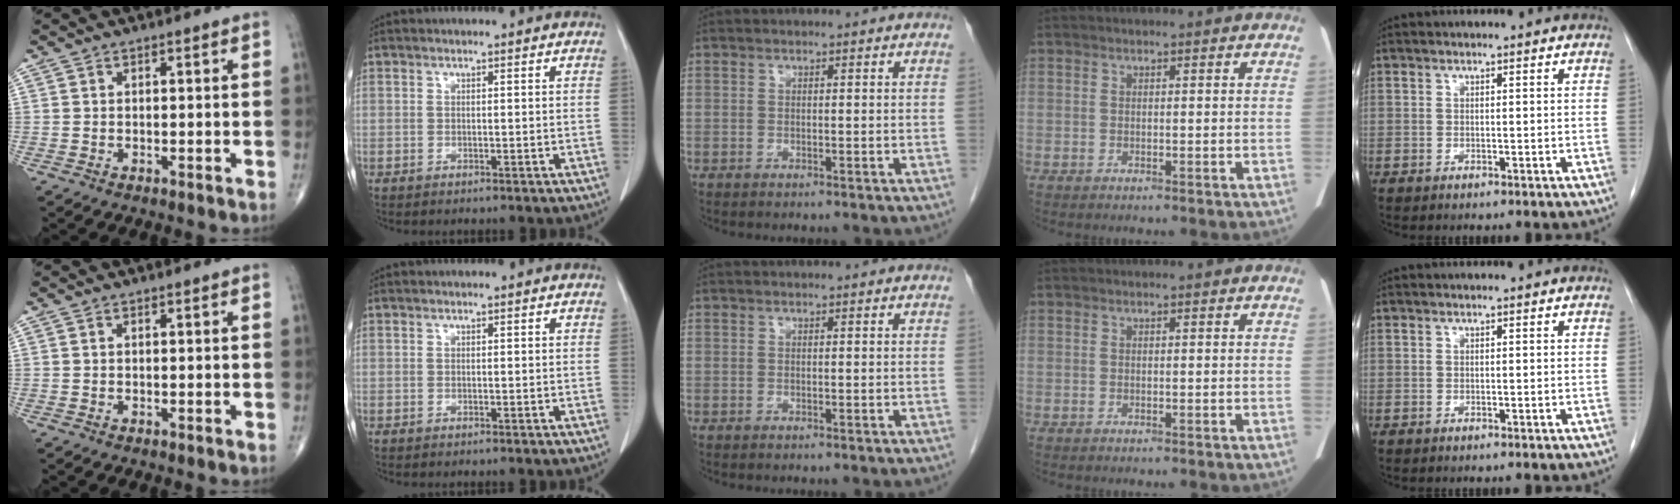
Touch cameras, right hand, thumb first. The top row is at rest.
{}